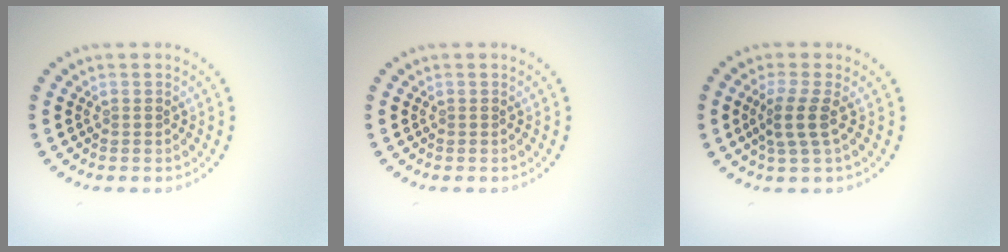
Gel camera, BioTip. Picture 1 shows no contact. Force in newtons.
{"total": 0.0}
{"total": 2.6, "press": 2.0, "slide": 1.6}